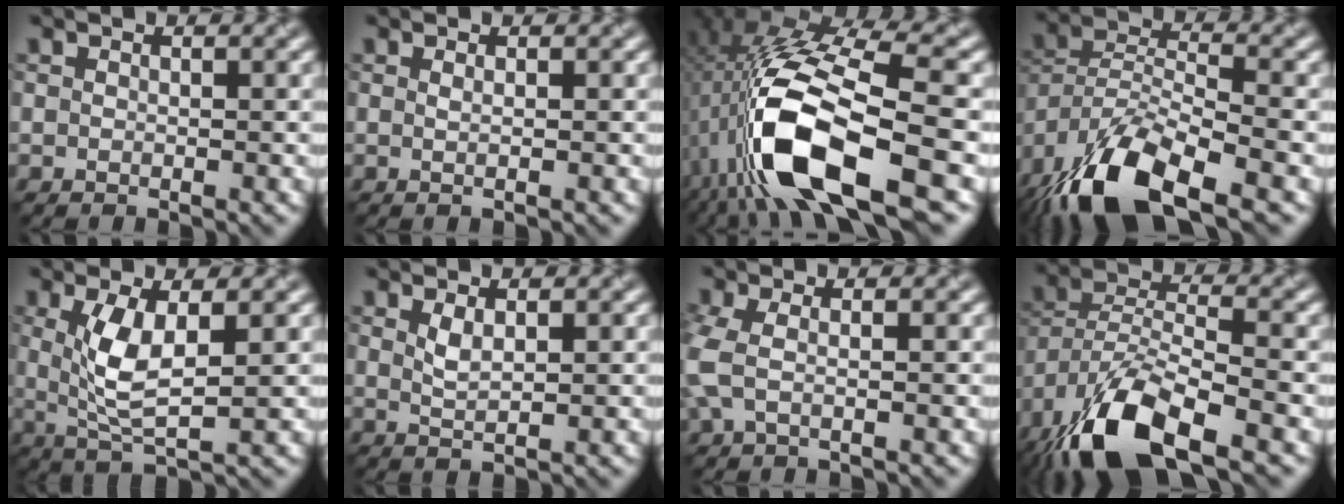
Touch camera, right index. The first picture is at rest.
{"total": 0.9, "force": [0.1, 0.3, 0.8], "torque": [-0.010, 0.000, -0.003]}
{"total": 13.8, "force": [-4.4, 5.3, 12.0], "torque": [-0.243, -0.005, -0.079]}
{"total": 12.7, "force": [-8.8, 4.4, 8.0], "torque": [-0.163, -0.011, -0.165]}
{"total": 5.0, "force": [0.6, 1.5, 4.7], "torque": [-0.099, -0.005, 0.016]}
{"total": 1.5, "force": [0.6, 0.3, 1.4], "torque": [-0.034, -0.004, 0.014]}
{"total": 2.7, "force": [-0.3, 1.2, 2.4], "torque": [-0.073, -0.001, -0.011]}
{"total": 11.7, "force": [-7.5, 4.2, 7.9], "torque": [-0.163, -0.011, -0.144]}